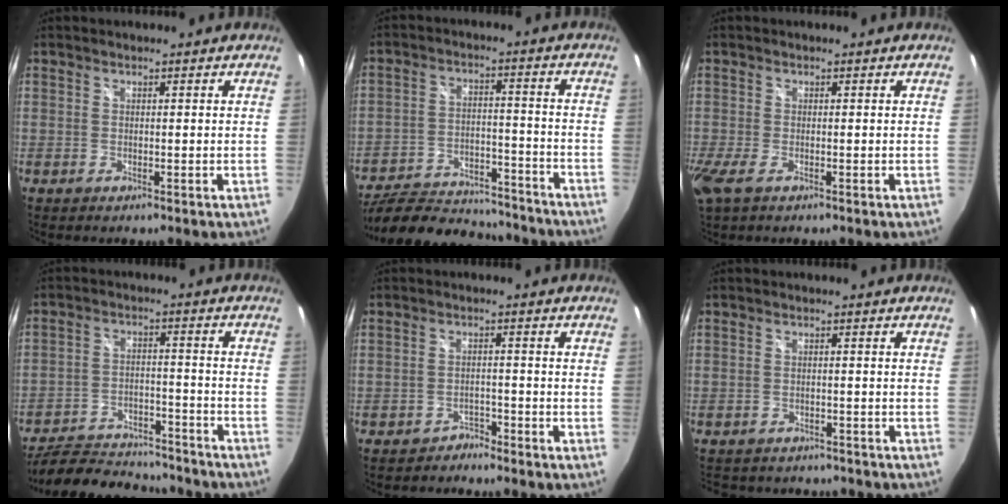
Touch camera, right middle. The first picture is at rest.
{"total": 21.4, "force": [-18.5, 7.0, 8.2], "torque": [-0.162, 0.001, -0.258]}
{"total": 3.8, "force": [-1.7, 1.2, 3.2], "torque": [-0.070, -0.015, -0.031]}
{"total": 18.9, "force": [-16.6, 6.0, 6.9], "torque": [-0.144, 0.001, -0.236]}
{"total": 2.9, "force": [-2.7, 1.1, 0.1], "torque": [-0.004, 0.000, -0.046]}
{"total": 9.1, "force": [-7.8, 3.8, 2.9], "torque": [-0.067, -0.014, -0.107]}